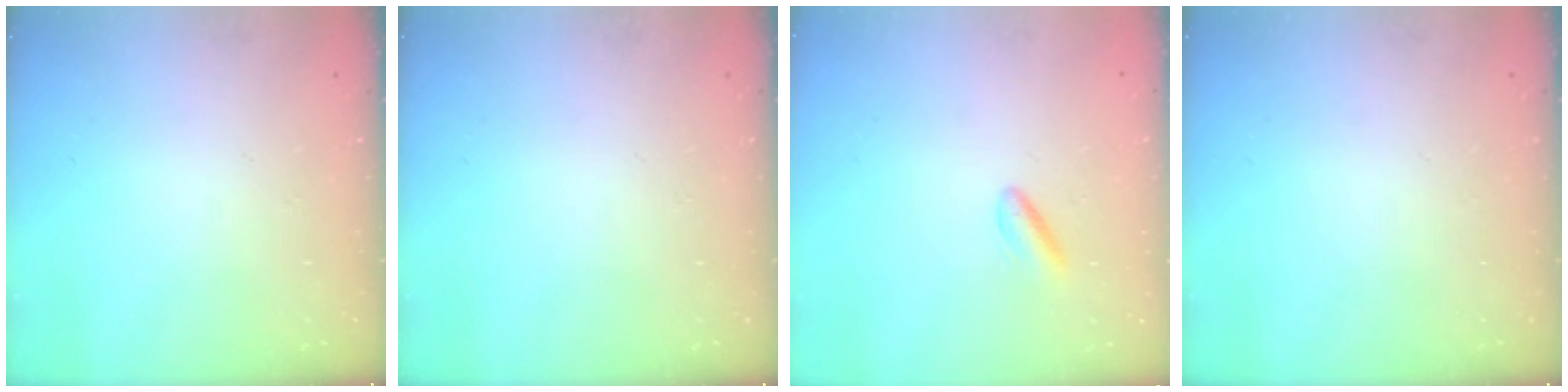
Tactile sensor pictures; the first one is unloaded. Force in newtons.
{"total": 0.0}
{"total": 2.4, "press": 2.3, "slide": 0.9}
{"total": 0.0}